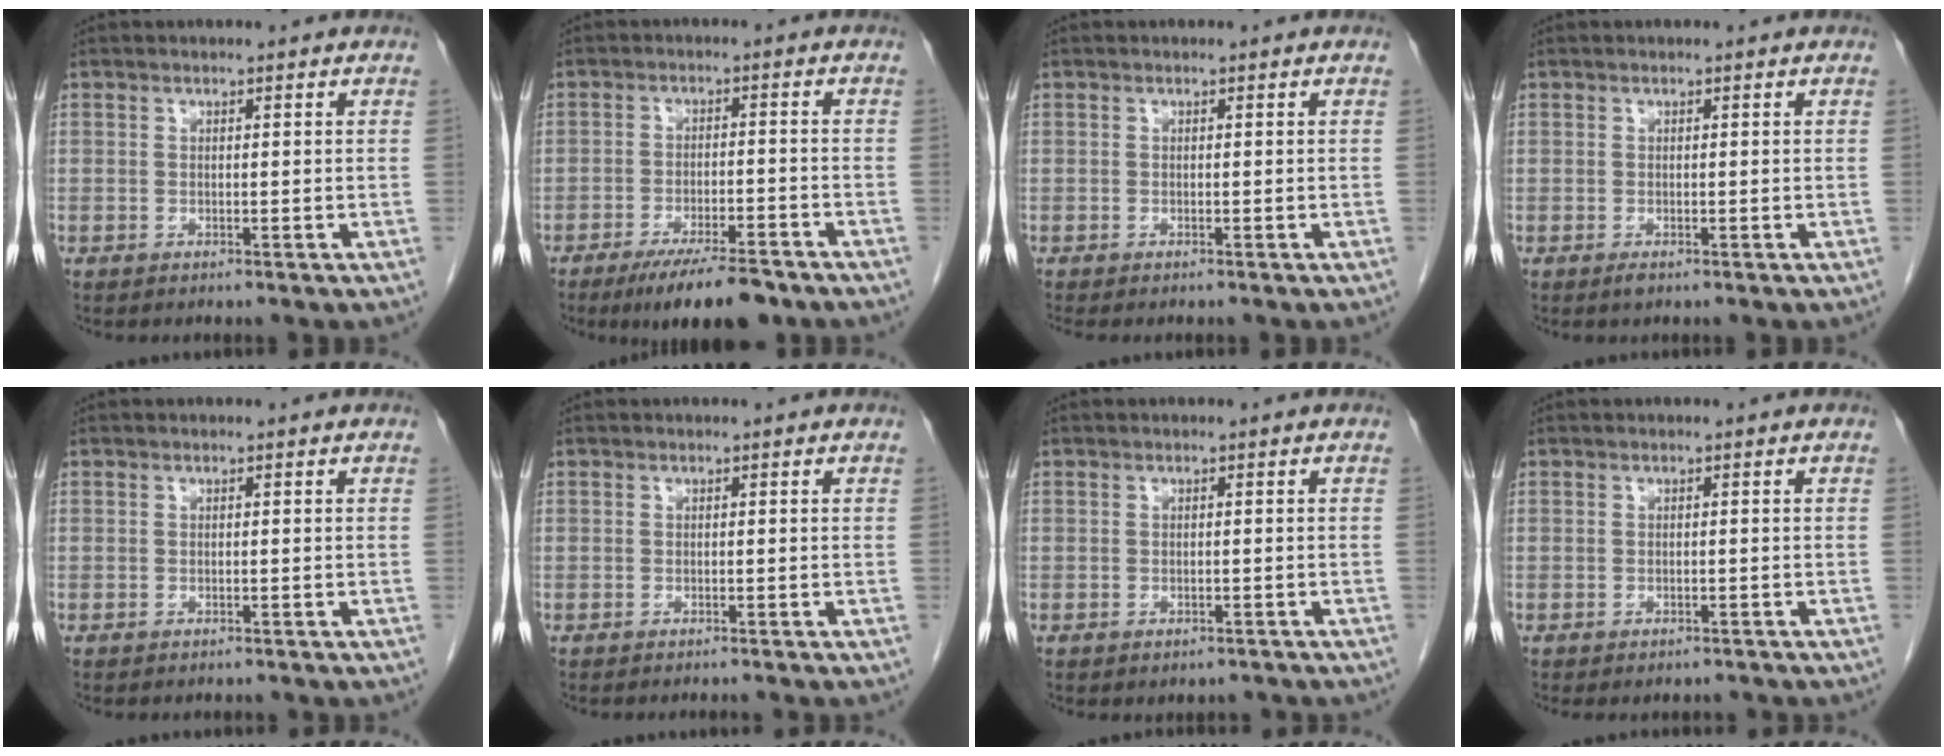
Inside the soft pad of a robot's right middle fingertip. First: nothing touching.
{"total": 9.7, "force": [-7.4, 2.0, 5.9], "torque": [-0.086, -0.015, -0.119]}
{"total": 2.4, "force": [-2.1, 0.4, 1.0], "torque": [-0.010, -0.003, -0.024]}
{"total": 0.7, "force": [-0.5, 0.2, 0.4], "torque": [-0.007, -0.001, -0.005]}
{"total": 3.0, "force": [-2.7, 0.8, 1.0], "torque": [-0.011, -0.003, -0.030]}
{"total": 3.1, "force": [-2.9, -0.1, 0.9], "torque": [-0.004, -0.005, -0.037]}
{"total": 1.9, "force": [-1.7, 1.0, 0.3], "torque": [-0.003, 0.001, -0.022]}
{"total": 3.3, "force": [-3.0, 1.2, 0.7], "torque": [-0.004, -0.001, -0.037]}